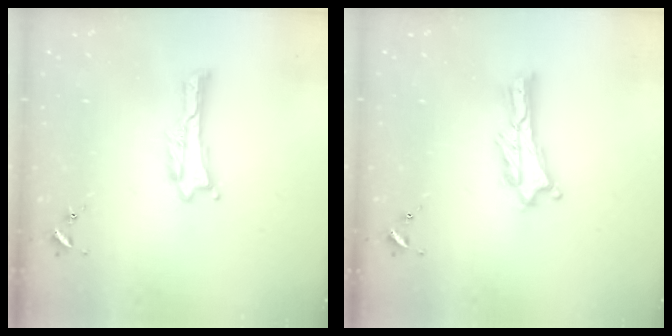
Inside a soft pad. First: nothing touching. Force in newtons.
{"total": 1.3, "press": 1.3, "slide": 0.3}